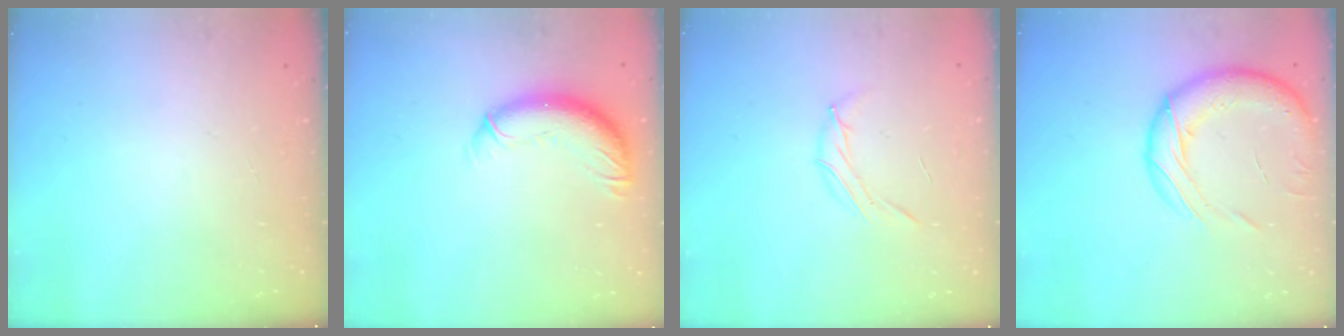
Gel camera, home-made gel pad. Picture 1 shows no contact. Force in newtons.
{"total": 11.5, "press": 11.2, "slide": 2.6}
{"total": 6.8, "press": 6.8, "slide": 0.5}
{"total": 17.5, "press": 17.1, "slide": 3.9}